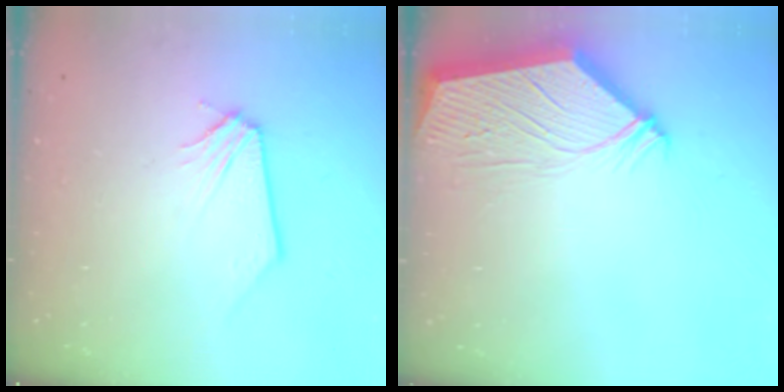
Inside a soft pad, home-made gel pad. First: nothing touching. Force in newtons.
{"total": 7.4, "press": 7.3, "slide": 0.8}